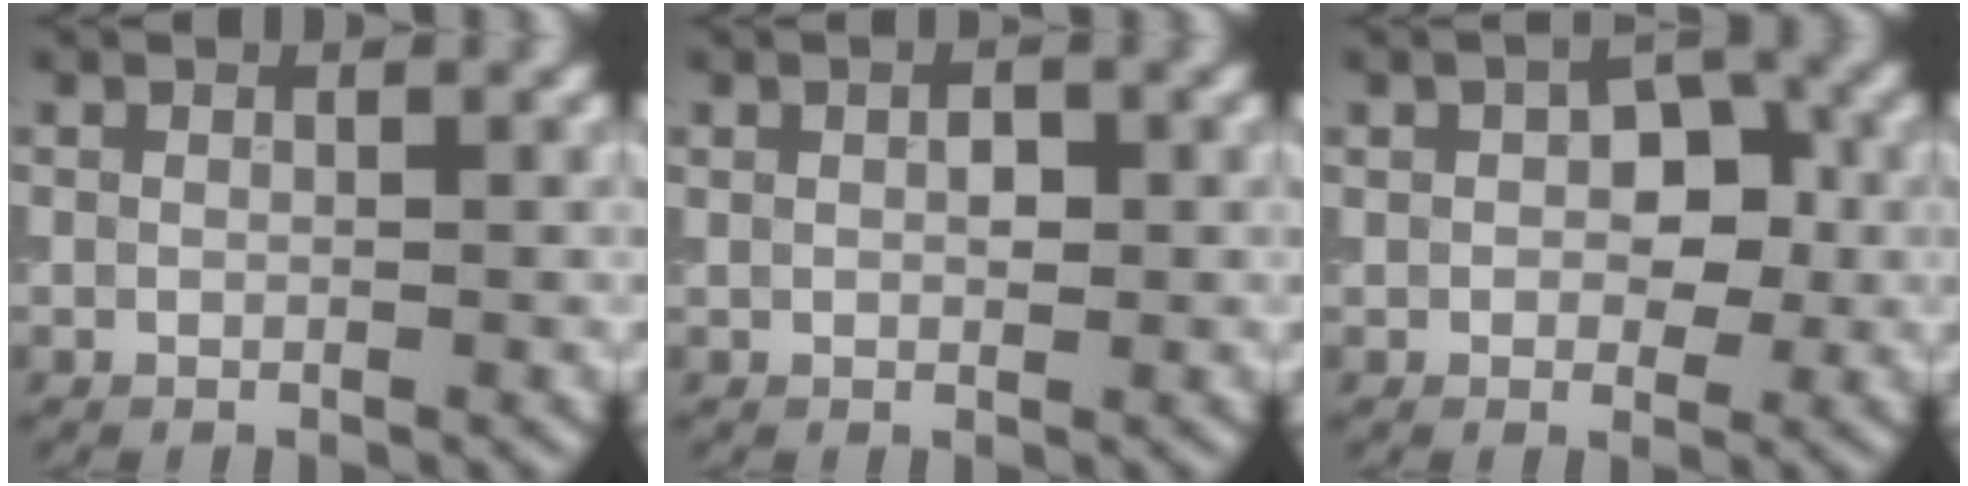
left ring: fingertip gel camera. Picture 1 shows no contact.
{"total": 1.3, "force": [0.3, 0.7, 1.1], "torque": [-0.019, 0.003, 0.005]}
{"total": 4.1, "force": [0.4, 2.5, 3.3], "torque": [-0.048, 0.003, 0.002]}